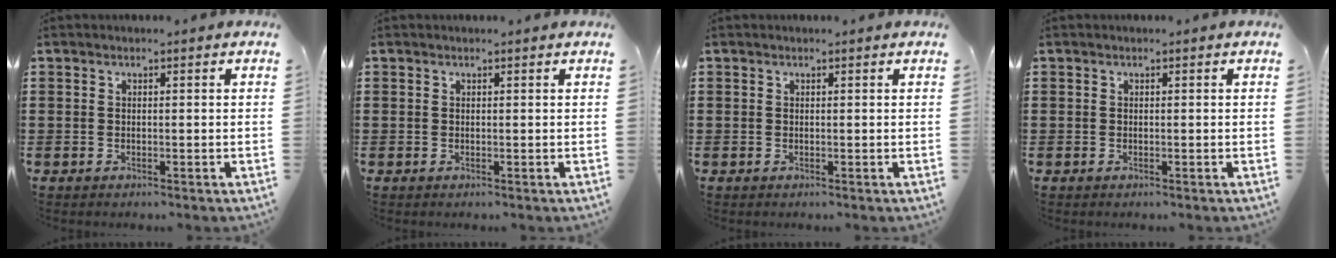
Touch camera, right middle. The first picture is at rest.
{"total": 0.0}
{"total": 0.0}
{"total": 0.0}